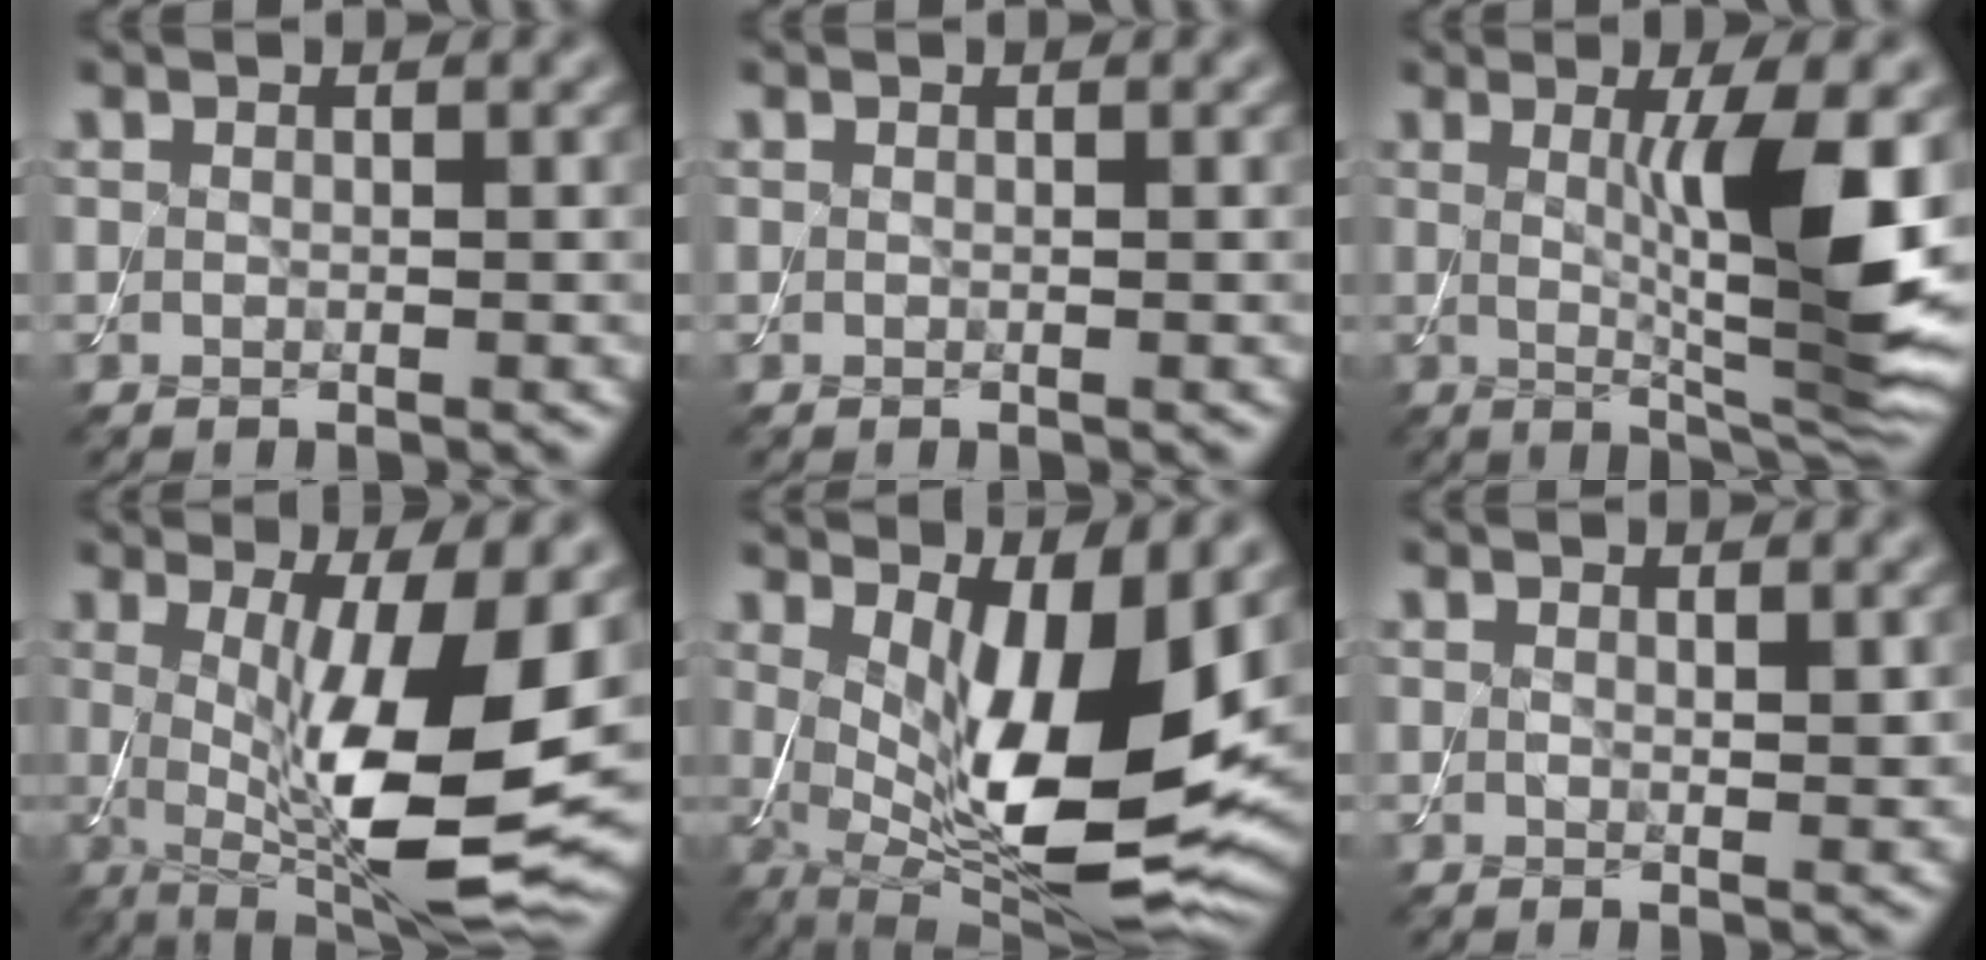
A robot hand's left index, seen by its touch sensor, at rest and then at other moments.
{"total": 0.0}
{"total": 8.7, "force": [1.0, 1.5, 8.6], "torque": [-0.124, -0.018, 0.024]}
{"total": 13.0, "force": [0.0, 3.4, 12.6], "torque": [-0.196, -0.017, 0.005]}
{"total": 12.3, "force": [2.1, 3.9, 11.4], "torque": [-0.181, -0.024, 0.042]}
{"total": 0.9, "force": [0.4, 0.3, 0.8], "torque": [-0.014, -0.005, 0.006]}